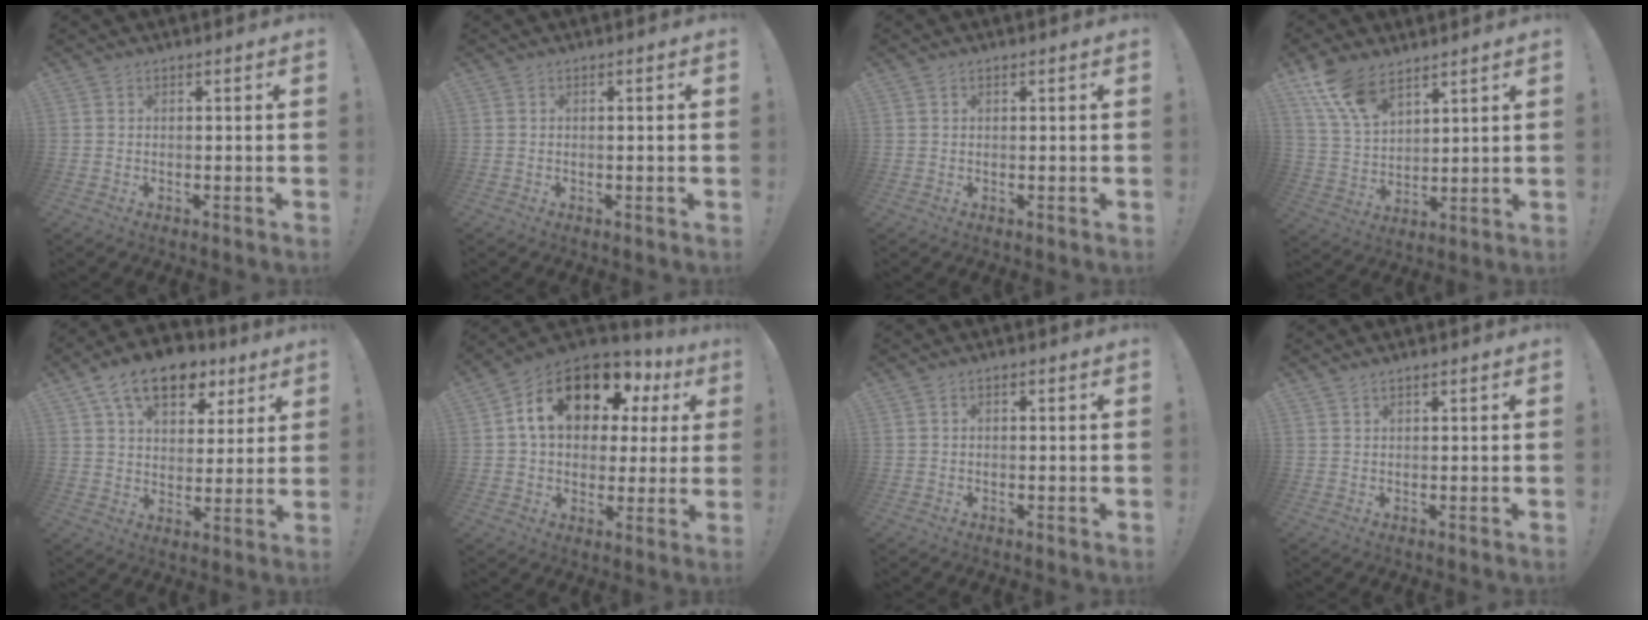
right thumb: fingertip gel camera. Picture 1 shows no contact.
{"total": 0.9, "force": [0.0, -0.4, 0.9], "torque": [-0.008, -0.004, -0.003]}
{"total": 0.6, "force": [0.4, 0.4, 0.2], "torque": [0.000, 0.001, 0.006]}
{"total": 12.6, "force": [8.9, 6.1, 6.4], "torque": [-0.129, -0.041, 0.174]}
{"total": 15.3, "force": [8.6, 9.2, 8.7], "torque": [-0.135, -0.041, 0.156]}
{"total": 18.2, "force": [8.4, 10.9, 12.0], "torque": [-0.195, -0.032, 0.151]}
{"total": 1.1, "force": [-0.1, 0.8, 0.7], "torque": [-0.010, 0.004, -0.004]}
{"total": 1.2, "force": [0.9, 0.5, 0.6], "torque": [-0.008, -0.002, 0.016]}